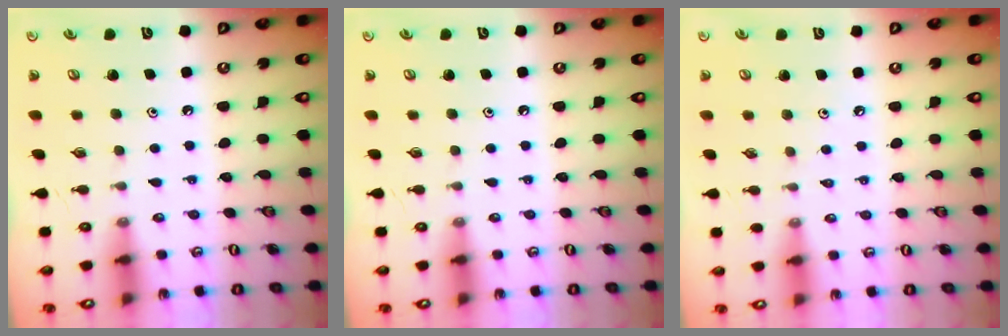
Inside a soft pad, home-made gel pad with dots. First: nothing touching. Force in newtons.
{"total": 0.0}
{"total": 2.1, "press": 2.1, "slide": 0.4}